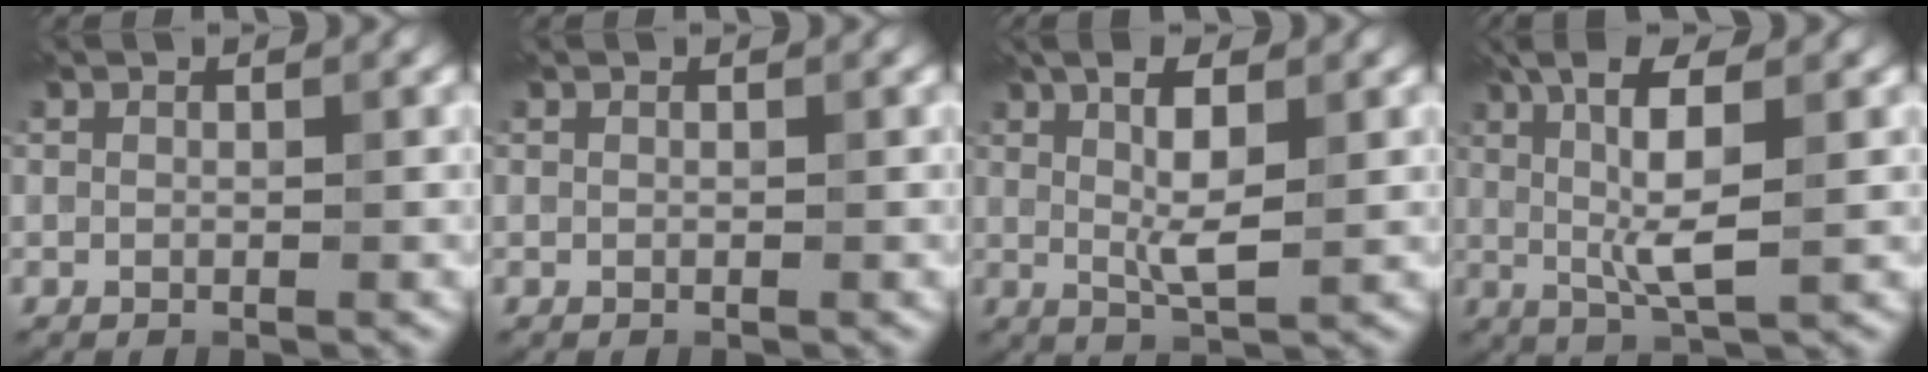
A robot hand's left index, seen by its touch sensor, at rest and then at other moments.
{"total": 0.0}
{"total": 5.0, "force": [1.2, 1.3, 4.6], "torque": [-0.084, -0.001, 0.023]}
{"total": 6.8, "force": [1.6, 1.3, 6.4], "torque": [-0.119, 0.002, 0.028]}